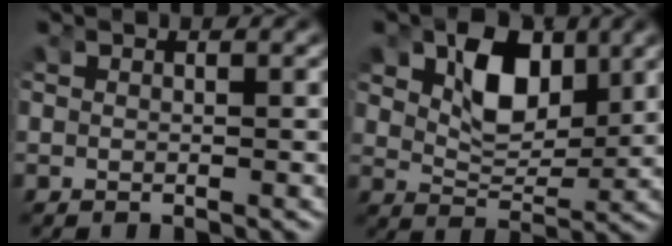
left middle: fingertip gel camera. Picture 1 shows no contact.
{"total": 6.1, "force": [2.2, 4.1, 4.0], "torque": [-0.079, -0.012, 0.038]}